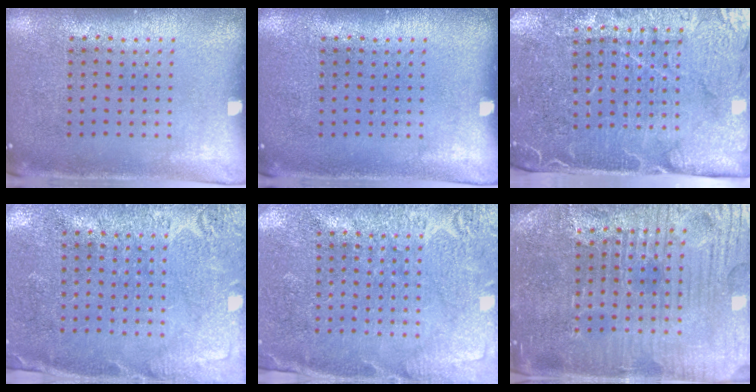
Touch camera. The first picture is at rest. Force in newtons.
{"total": 0.0}
{"total": 4.5, "press": 3.9, "slide": 2.3}
{"total": 2.7, "press": 2.7, "slide": 0.7}
{"total": 2.8, "press": 2.8, "slide": 0.1}
{"total": 5.4, "press": 5.1, "slide": 1.8}